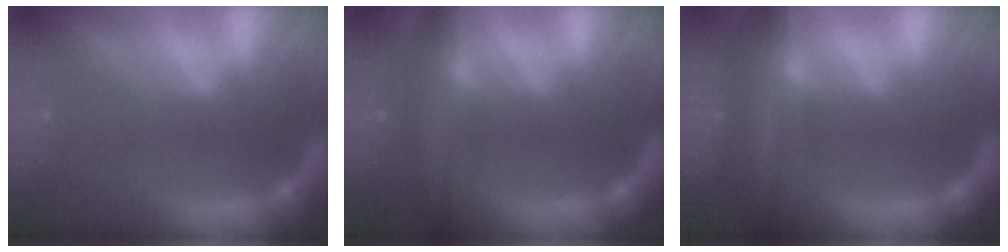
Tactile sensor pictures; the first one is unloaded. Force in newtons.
{"total": 7.5}
{"total": 10.0}